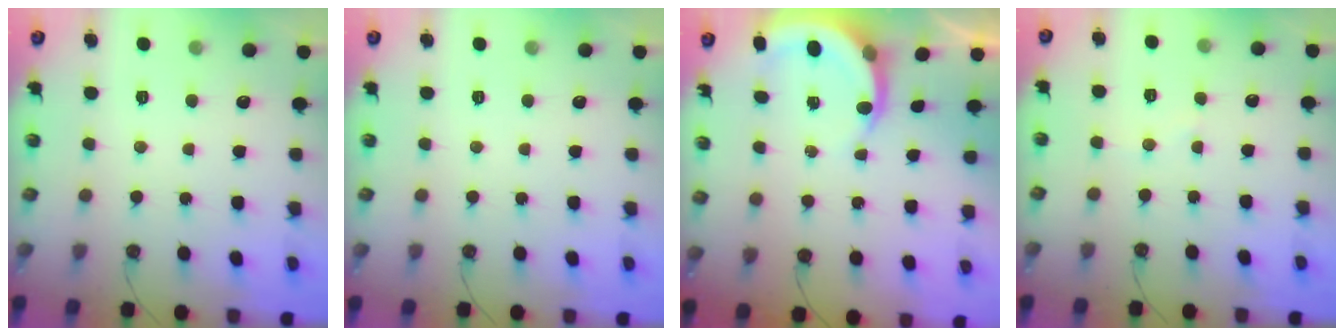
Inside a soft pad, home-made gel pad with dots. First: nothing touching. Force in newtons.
{"total": 0.0}
{"total": 5.9, "press": 5.9, "slide": 0.6}
{"total": 3.9, "press": 3.9, "slide": 0.4}